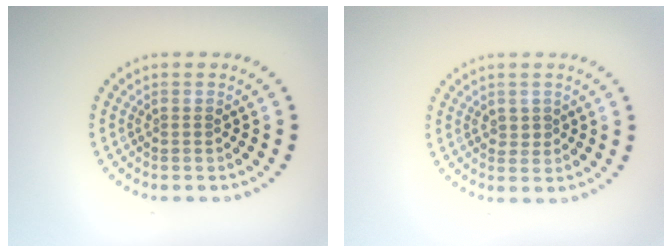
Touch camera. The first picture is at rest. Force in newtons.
{"total": 0.7, "press": 0.7, "slide": 0.2}